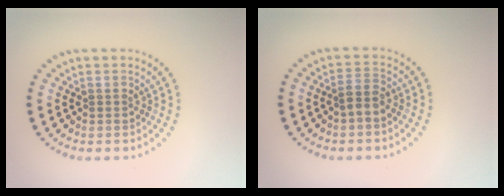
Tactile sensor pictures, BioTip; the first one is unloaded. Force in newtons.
{"total": 1.7, "press": 1.5, "slide": 0.9}